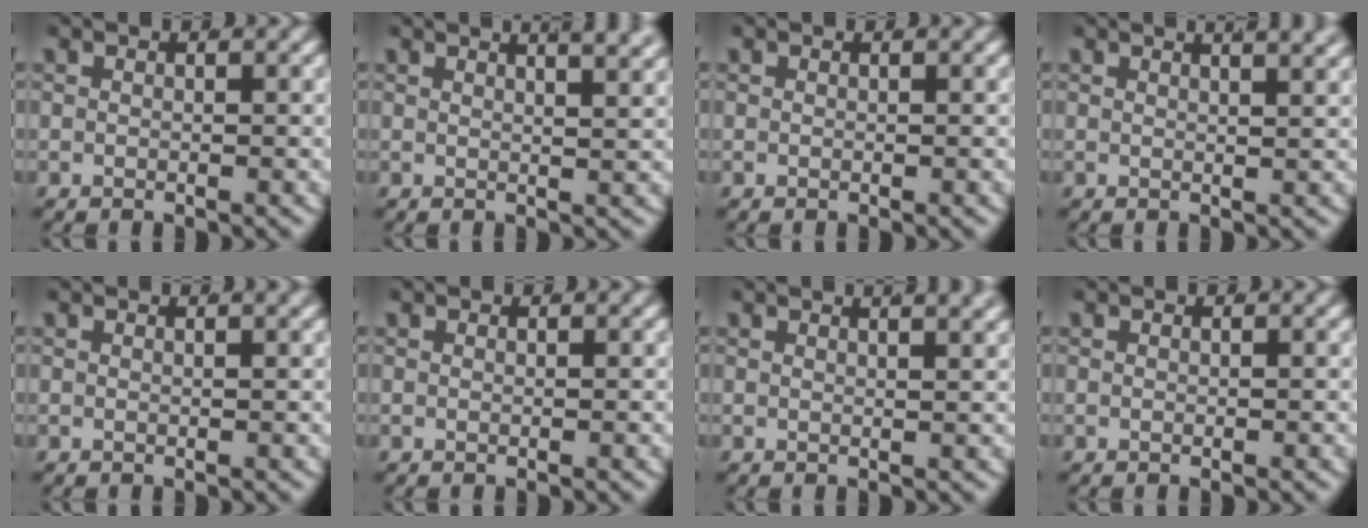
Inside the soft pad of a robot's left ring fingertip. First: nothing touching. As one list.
[{"total": 4.3, "force": [3.0, 0.8, 3.0], "torque": [-0.028, 0.007, 0.045]}, {"total": 0.0}, {"total": 3.0, "force": [2.2, 0.2, 2.1], "torque": [-0.016, 0.007, 0.032]}, {"total": 0.7, "force": [0.5, -0.1, 0.4], "torque": [-0.001, 0.006, 0.006]}, {"total": 0.0}, {"total": 2.4, "force": [1.8, 0.0, 1.7], "torque": [-0.012, 0.007, 0.025]}, {"total": 0.0}]